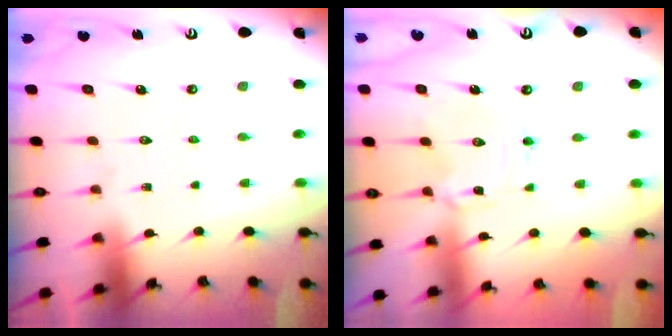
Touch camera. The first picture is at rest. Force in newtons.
{"total": 1.5, "press": 1.5, "slide": 0.2}